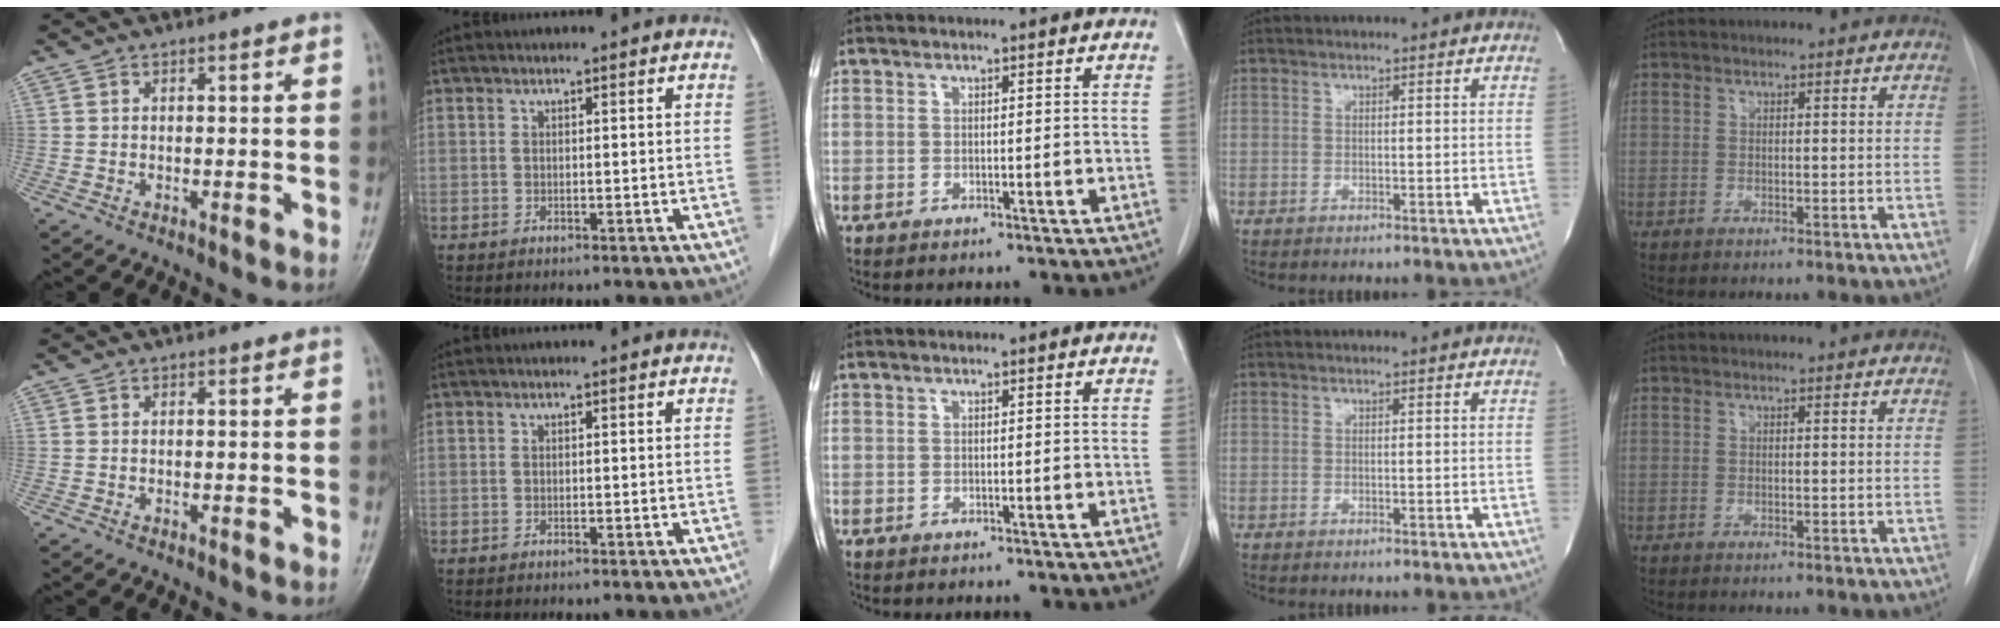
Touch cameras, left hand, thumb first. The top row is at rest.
{}